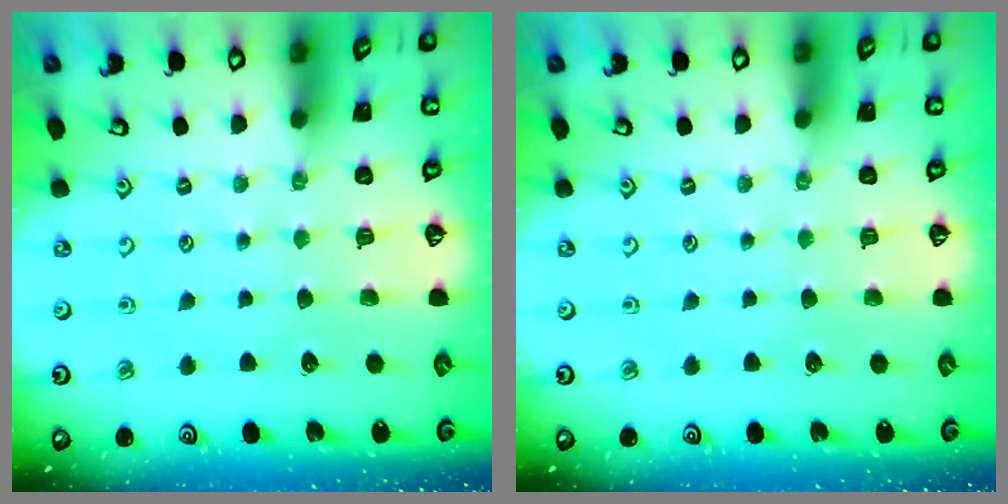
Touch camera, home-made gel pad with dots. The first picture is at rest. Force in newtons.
{"total": 0.0}